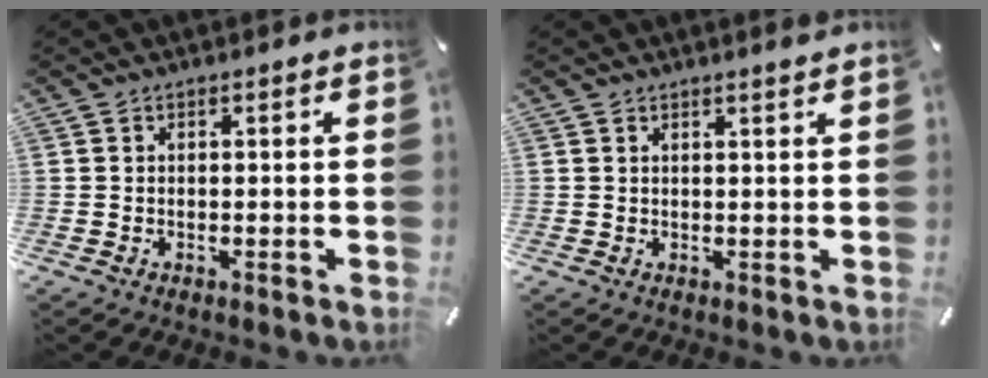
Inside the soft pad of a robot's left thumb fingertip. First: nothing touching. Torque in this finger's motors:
{"motor_torque": [0.33, -0.17, -0.08, -0.02, 0.02]}